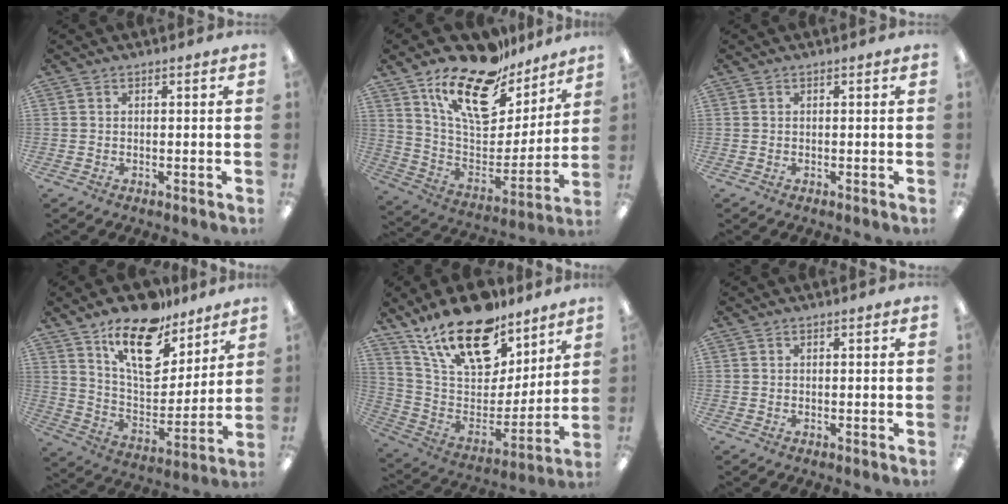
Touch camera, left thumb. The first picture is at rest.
{"total": 20.4, "force": [14.1, 9.3, 11.3], "torque": [-0.190, -0.097, 0.248]}
{"total": 0.0}
{"total": 18.8, "force": [12.6, 9.1, 10.5], "torque": [-0.173, -0.074, 0.221]}
{"total": 21.5, "force": [15.4, 10.0, 11.2], "torque": [-0.198, -0.097, 0.275]}
{"total": 0.0}